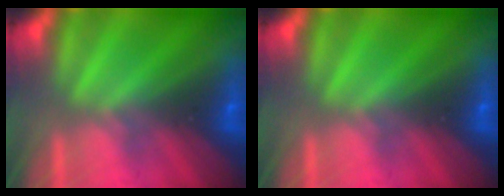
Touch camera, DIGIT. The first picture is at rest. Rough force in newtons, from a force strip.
{"total": 0.0}